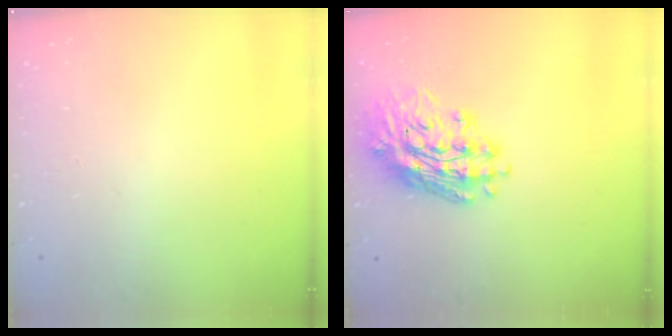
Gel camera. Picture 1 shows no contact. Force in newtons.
{"total": 18.1, "press": 17.6, "slide": 4.0}